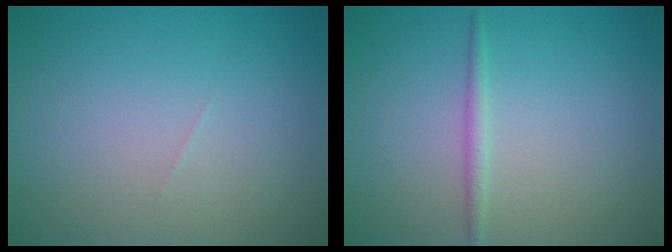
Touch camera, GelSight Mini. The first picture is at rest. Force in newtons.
{"total": 1.1, "press": 1.1, "slide": 0.0}